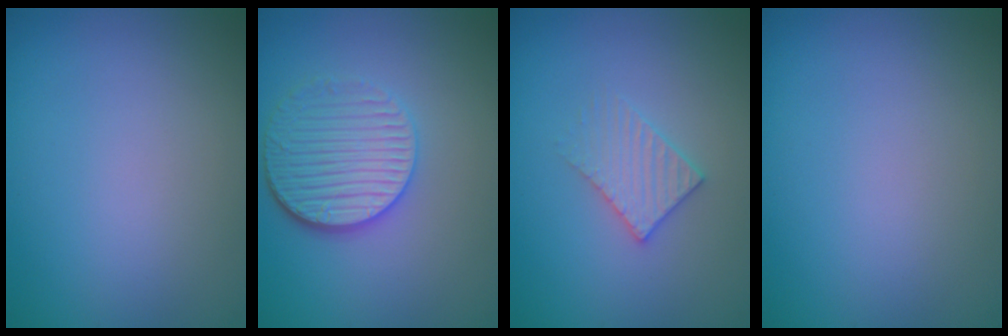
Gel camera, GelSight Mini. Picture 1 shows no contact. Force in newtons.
{"total": 4.8, "press": 3.9, "slide": 2.8}
{"total": 2.3, "press": 2.2, "slide": 0.3}
{"total": 0.0}